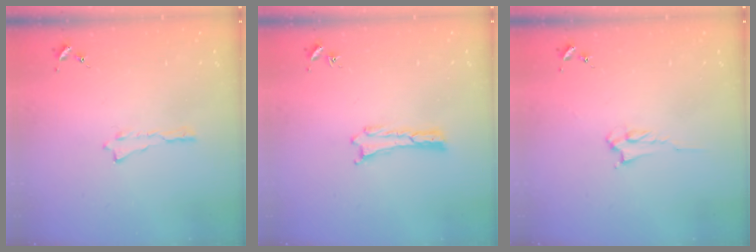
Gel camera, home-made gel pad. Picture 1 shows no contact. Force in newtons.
{"total": 0.0}
{"total": 2.0, "press": 1.9, "slide": 0.3}